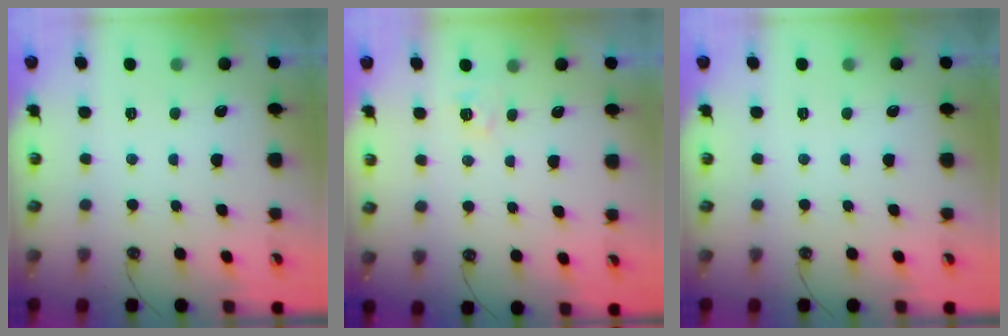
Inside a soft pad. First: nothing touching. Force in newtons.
{"total": 2.7, "press": 2.6, "slide": 0.3}
{"total": 0.0}